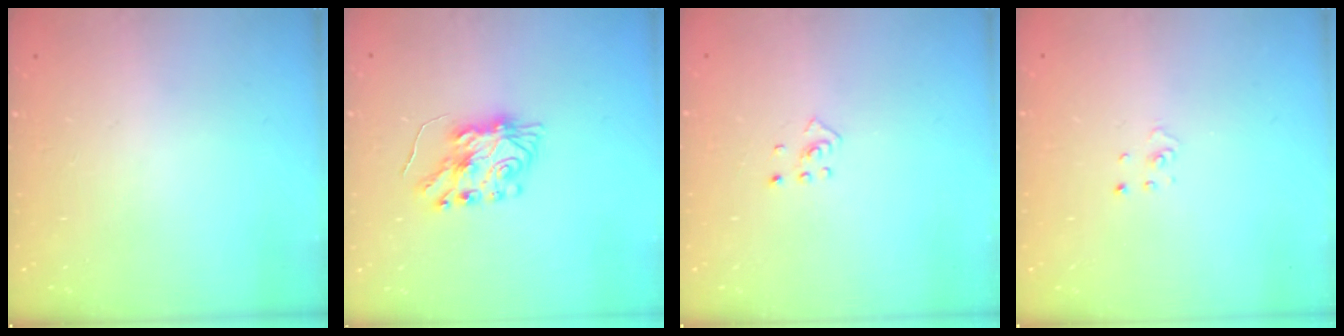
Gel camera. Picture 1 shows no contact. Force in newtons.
{"total": 7.3, "press": 7.3, "slide": 0.5}
{"total": 2.0, "press": 1.9, "slide": 0.8}
{"total": 1.1, "press": 1.1, "slide": 0.1}